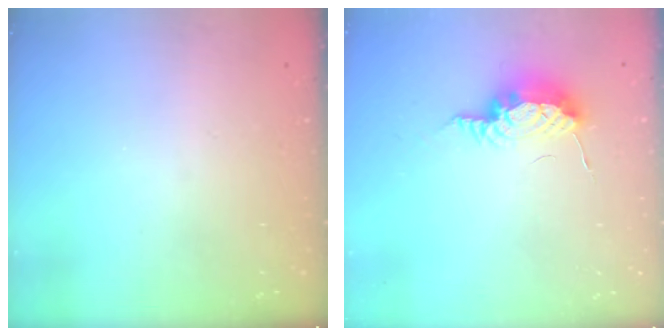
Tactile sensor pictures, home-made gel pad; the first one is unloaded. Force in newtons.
{"total": 8.3, "press": 8.1, "slide": 1.8}